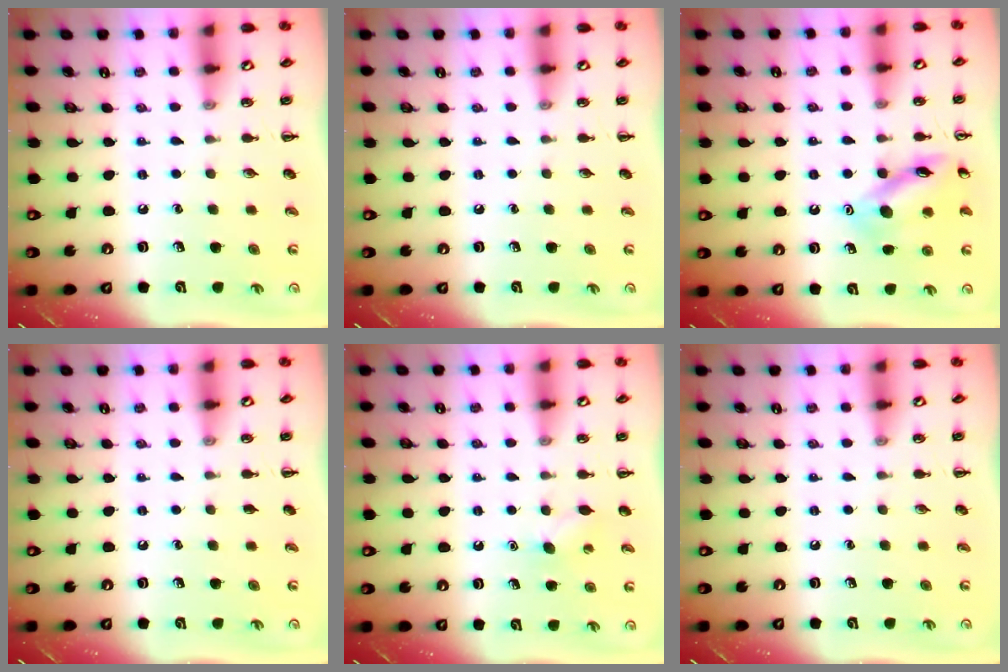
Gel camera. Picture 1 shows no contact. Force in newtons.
{"total": 0.0}
{"total": 13.1, "press": 13.0, "slide": 1.1}
{"total": 0.0}
{"total": 4.8, "press": 4.6, "slide": 1.3}
{"total": 0.0}